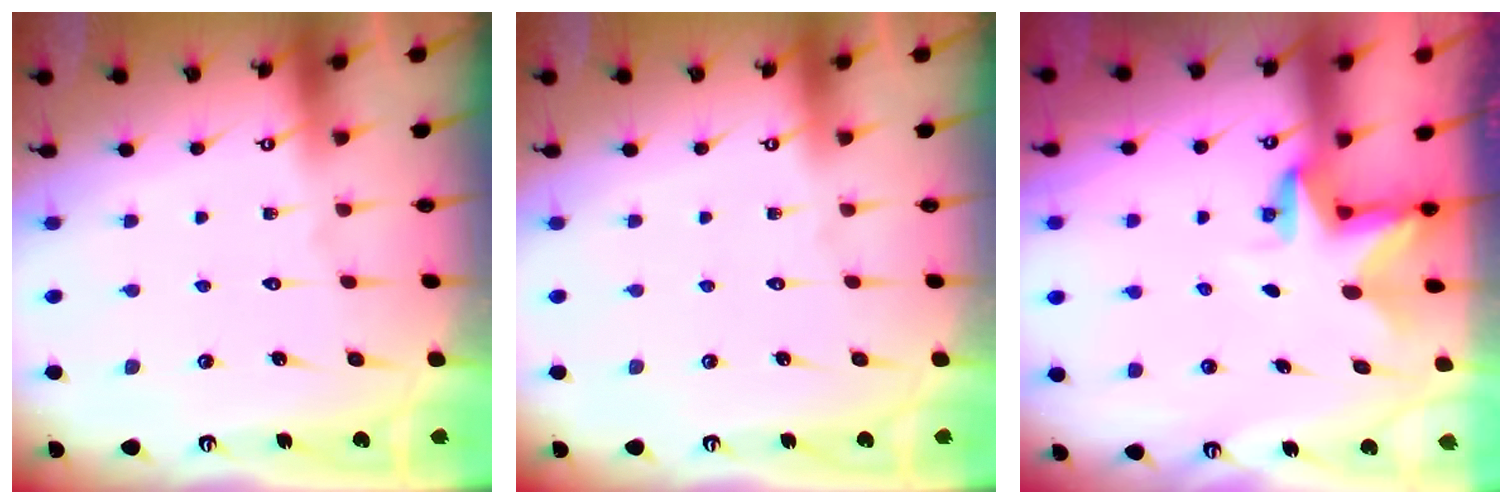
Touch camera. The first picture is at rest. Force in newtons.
{"total": 0.0}
{"total": 2.8, "press": 2.8, "slide": 0.3}